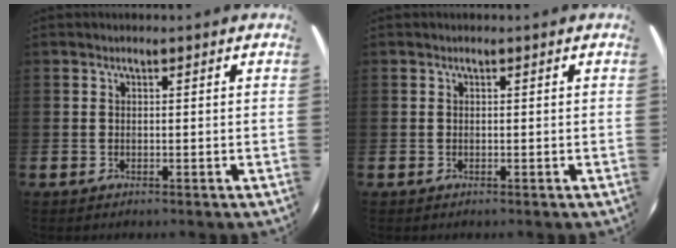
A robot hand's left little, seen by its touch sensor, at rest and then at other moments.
{"total": 0.0}